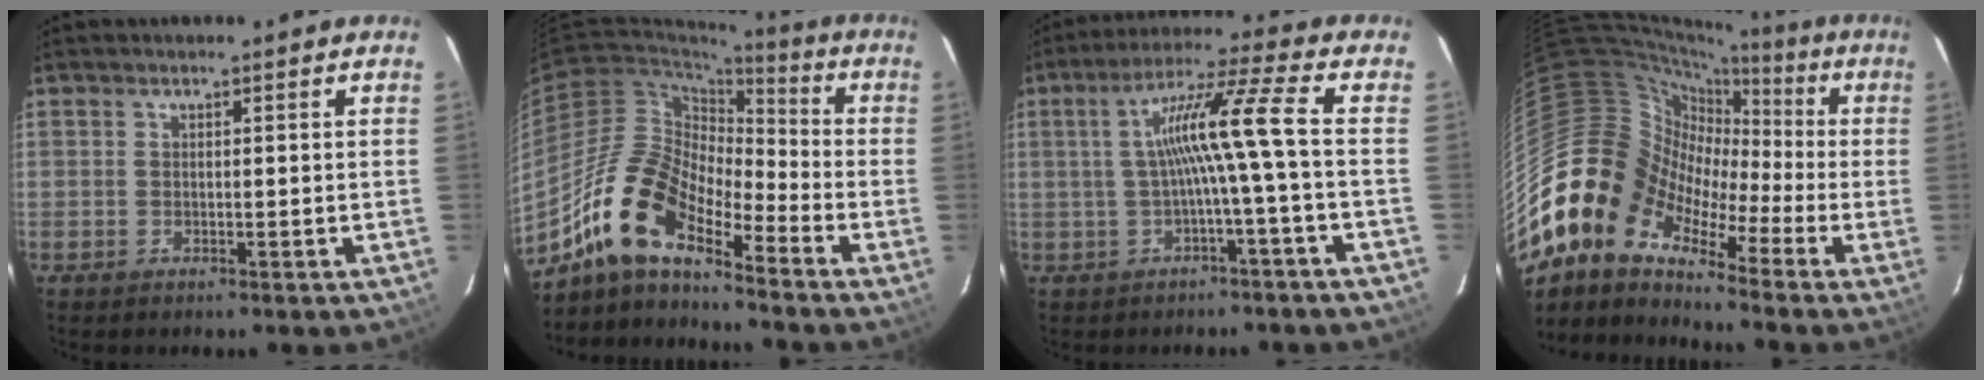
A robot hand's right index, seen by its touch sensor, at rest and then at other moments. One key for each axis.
{"total": 13.9, "fx": -10.6, "fy": 4.6, "fz": 7.8, "tx": -0.137, "ty": 0.011, "tz": -0.218}
{"total": 9.2, "fx": -1.3, "fy": -1.7, "fz": 9.0, "tx": -0.170, "ty": 0.011, "tz": -0.014}
{"total": 12.7, "fx": -8.2, "fy": 8.8, "fz": 4.4, "tx": -0.082, "ty": 0.025, "tz": -0.181}